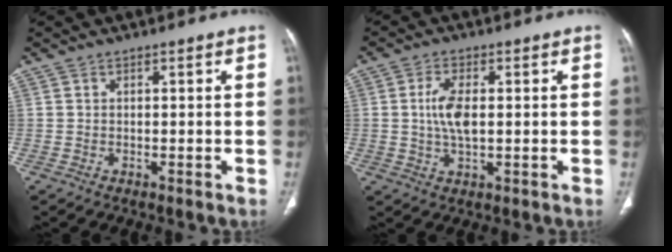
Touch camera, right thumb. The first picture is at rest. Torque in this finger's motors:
{"motor_torque": [1.22, 1.16, 1.11, -0.25, 0.06]}